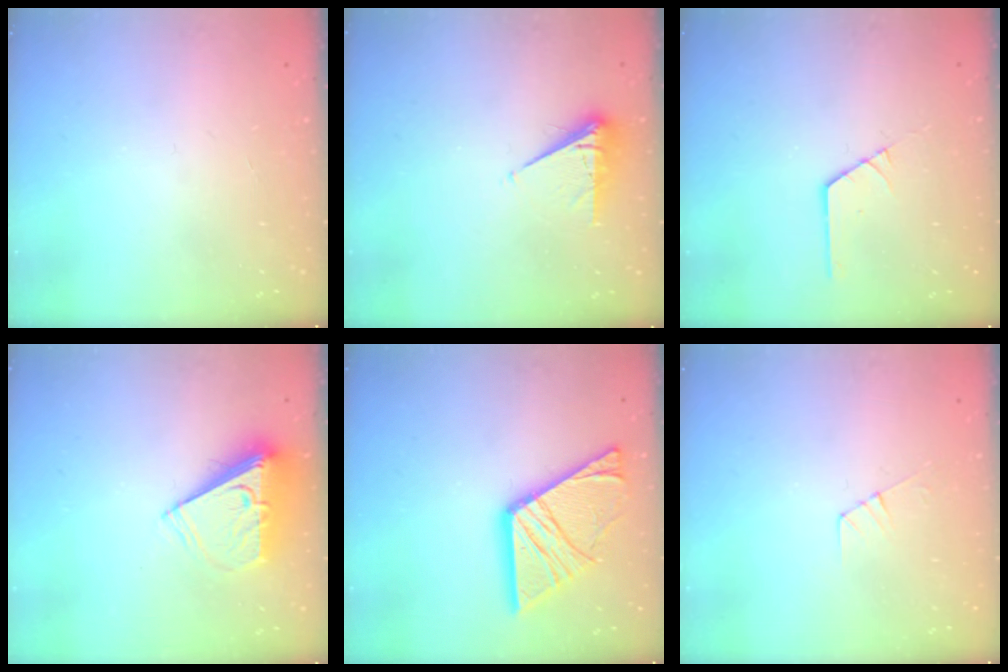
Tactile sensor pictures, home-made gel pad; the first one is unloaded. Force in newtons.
{"total": 5.7, "press": 5.7, "slide": 0.5}
{"total": 1.4, "press": 1.4, "slide": 0.2}
{"total": 7.1, "press": 7.0, "slide": 1.0}
{"total": 18.4, "press": 18.3, "slide": 1.8}
{"total": 4.7, "press": 4.7, "slide": 0.5}